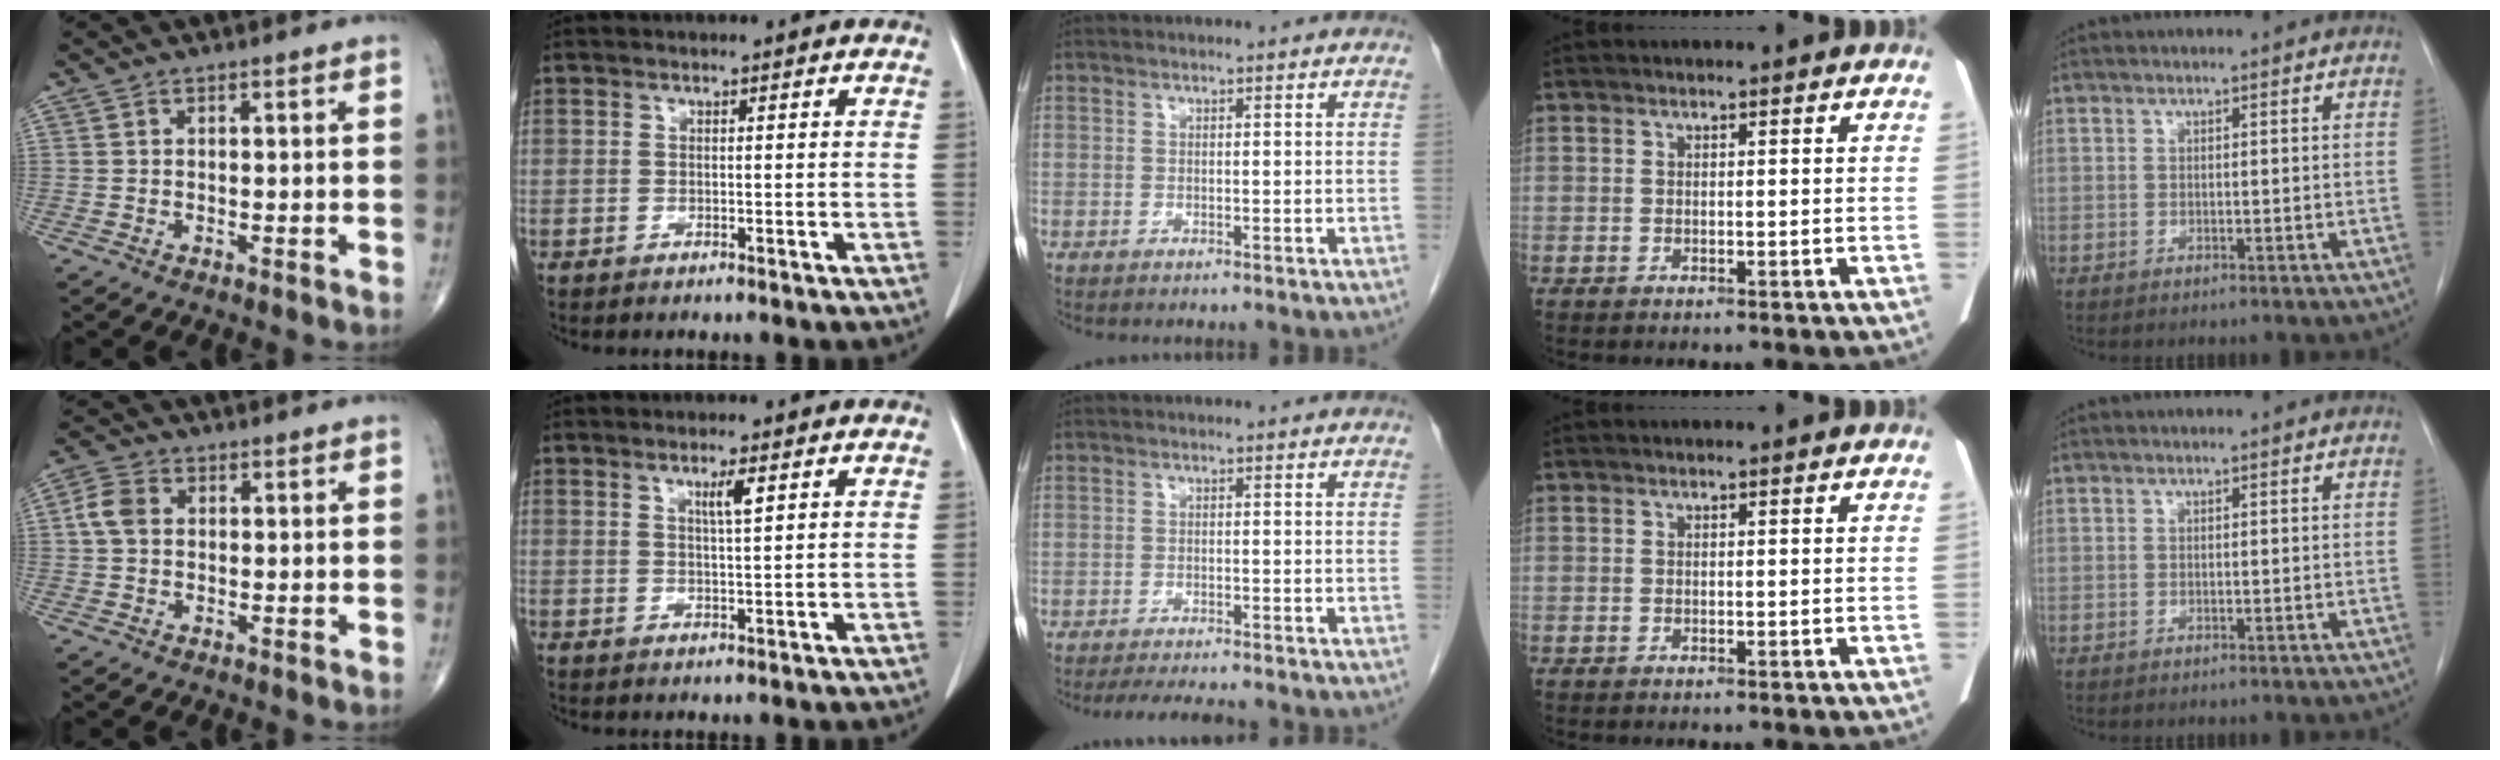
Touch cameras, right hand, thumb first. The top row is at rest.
{"thumb": {"total": 4.3, "force": [0.4, 3.2, 2.8], "torque": [-0.060, 0.012, 0.002]}, "index": {"total": 2.7, "force": [1.3, 0.0, 2.4], "torque": [-0.044, -0.004, 0.023]}, "middle": {"total": 5.8, "force": [-5.2, 0.6, 2.6], "torque": [-0.038, -0.014, -0.077]}}